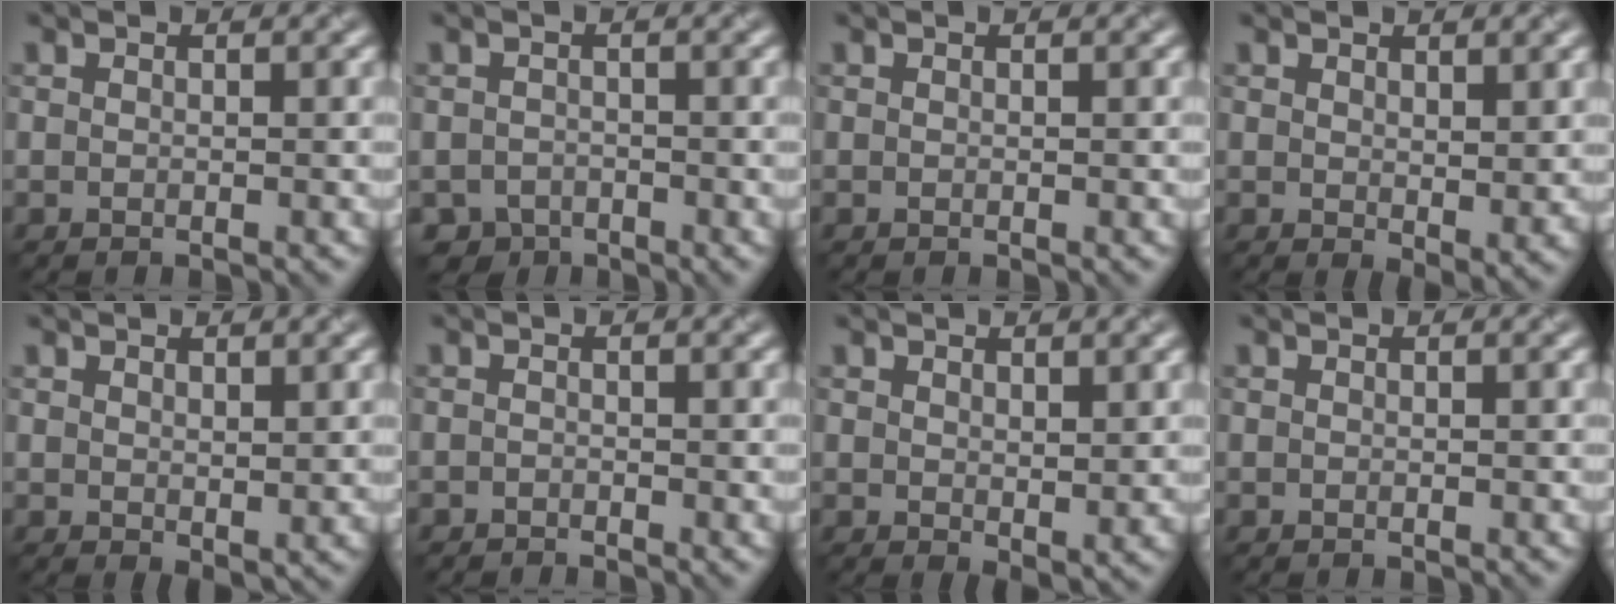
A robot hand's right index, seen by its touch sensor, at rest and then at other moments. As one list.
[{"total": 2.4, "force": [-1.9, 1.4, 0.2], "torque": [0.005, -0.001, -0.036]}, {"total": 0.0}, {"total": 2.2, "force": [1.1, 1.0, 1.6], "torque": [-0.024, -0.011, 0.027]}, {"total": 1.4, "force": [0.8, 0.6, 0.9], "torque": [-0.014, -0.007, 0.022]}, {"total": 0.9, "force": [-0.8, 0.1, -0.1], "torque": [0.002, -0.003, -0.017]}, {"total": 1.8, "force": [1.0, 0.8, 1.2], "torque": [-0.017, -0.009, 0.025]}, {"total": 0.0}]